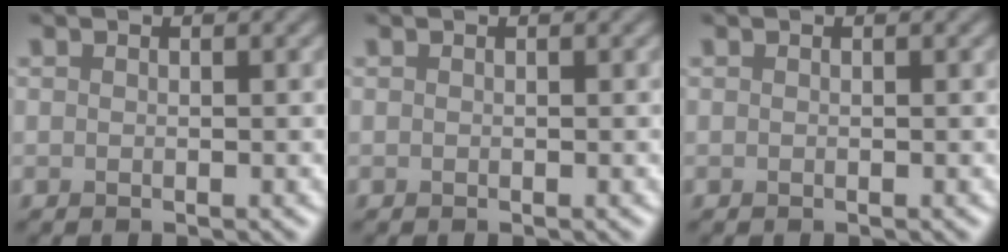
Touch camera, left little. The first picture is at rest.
{"total": 0.0}
{"total": 0.0}